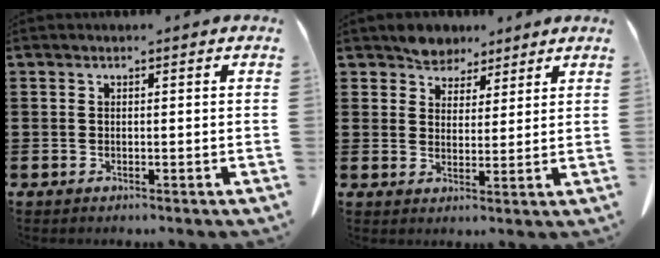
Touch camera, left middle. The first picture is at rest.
{"total": 4.3, "force": [3.9, 1.8, -0.2], "torque": [-0.015, -0.007, 0.074]}